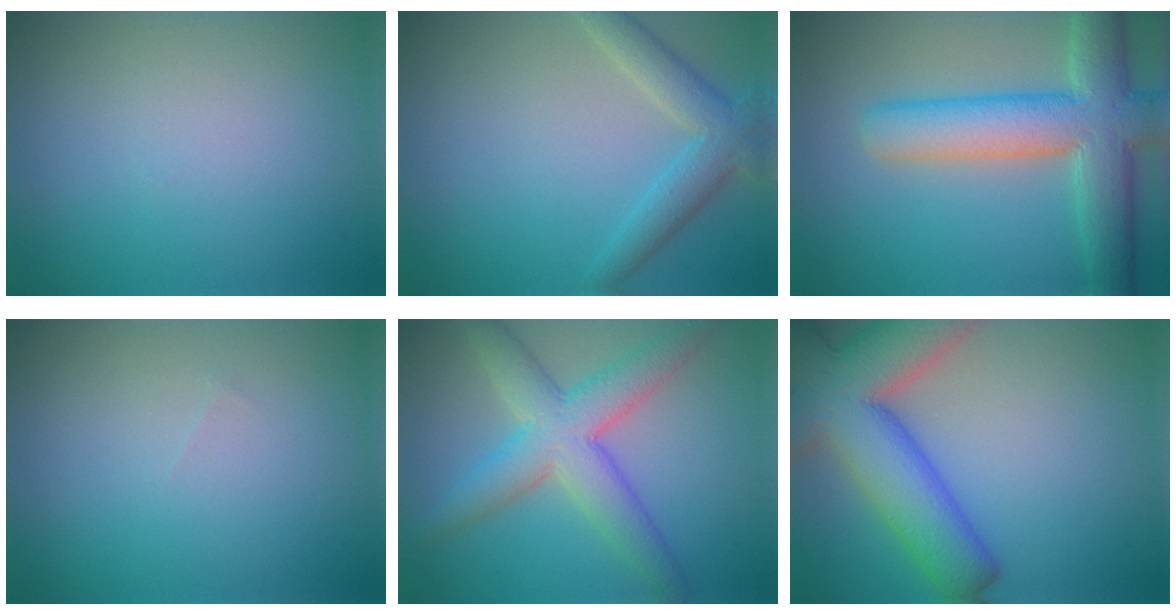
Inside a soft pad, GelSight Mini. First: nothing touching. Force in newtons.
{"total": 3.8, "press": 3.8, "slide": 0.2}
{"total": 8.7, "press": 8.7, "slide": 0.7}
{"total": 0.0}
{"total": 6.4, "press": 6.4, "slide": 0.4}
{"total": 11.6, "press": 11.6, "slide": 0.8}